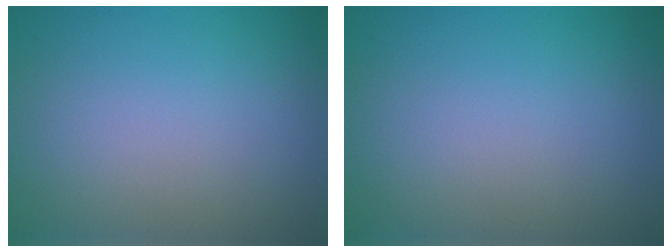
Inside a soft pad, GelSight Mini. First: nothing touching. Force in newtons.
{"total": 0.0}